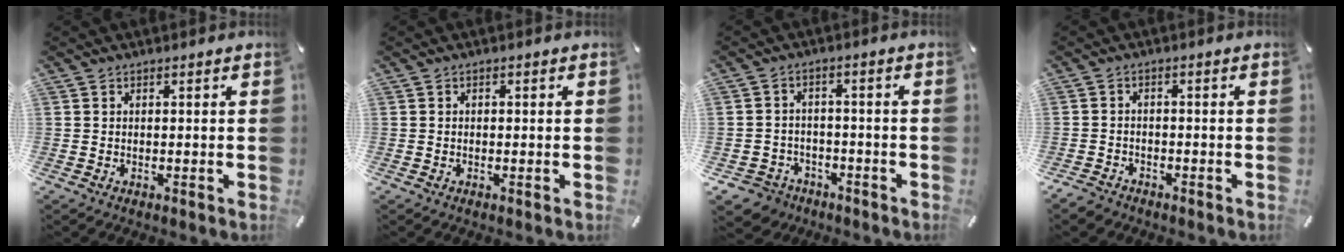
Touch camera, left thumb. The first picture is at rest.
{"total": 0.5, "force": [-0.2, 0.4, 0.3], "torque": [-0.006, 0.001, -0.004]}
{"total": 4.9, "force": [-2.9, 3.9, 1.0], "torque": [-0.031, 0.012, -0.058]}
{"total": 2.6, "force": [-2.2, 1.3, 0.5], "torque": [-0.016, 0.012, -0.048]}